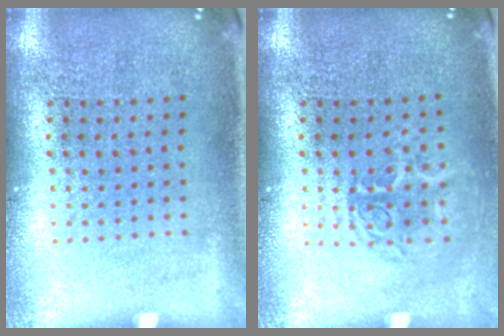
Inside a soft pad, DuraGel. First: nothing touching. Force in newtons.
{"total": 1.5, "press": 1.2, "slide": 0.8}